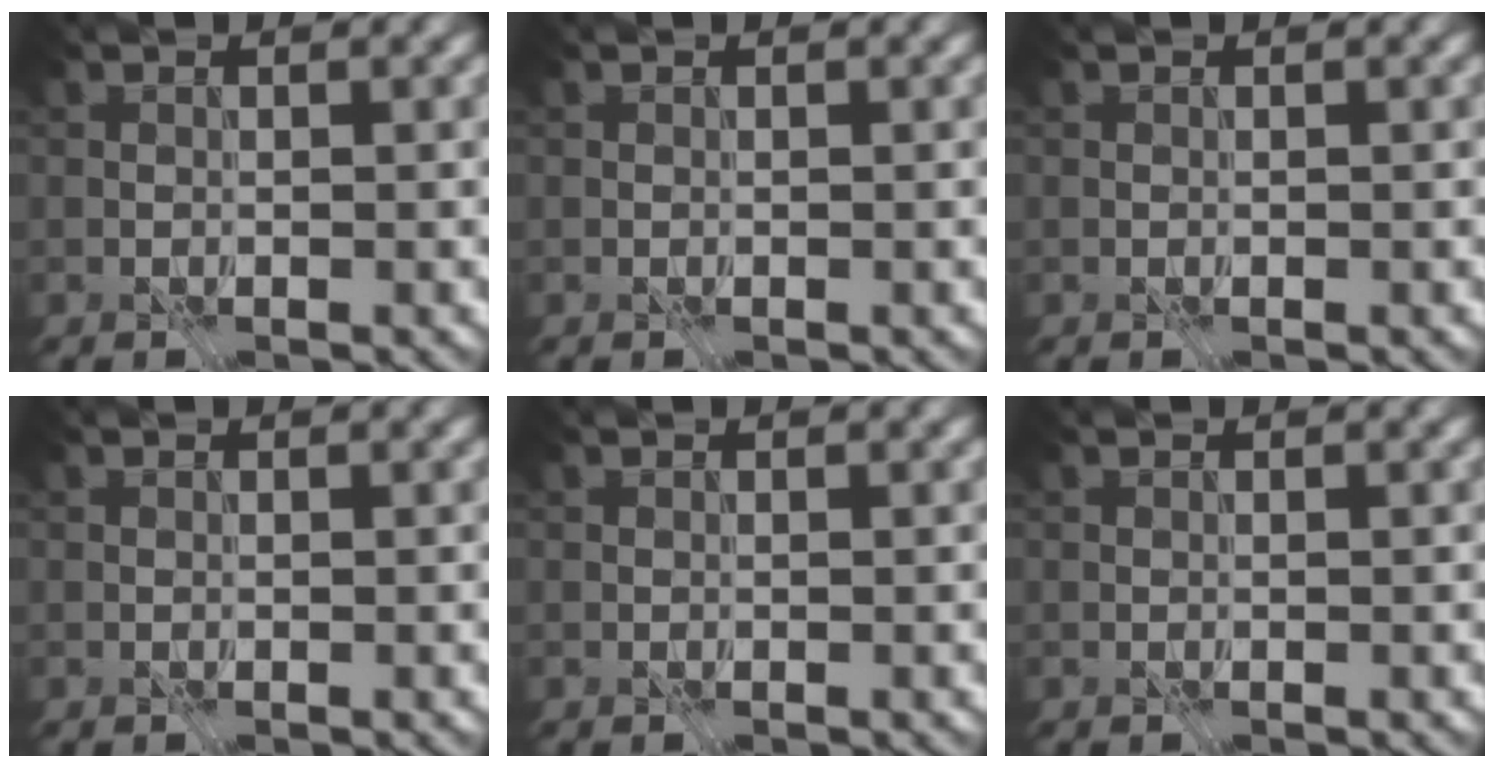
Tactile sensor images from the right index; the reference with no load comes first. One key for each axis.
{"total": 0.0}
{"total": 0.0}
{"total": 0.0}
{"total": 0.0}
{"total": 0.0}